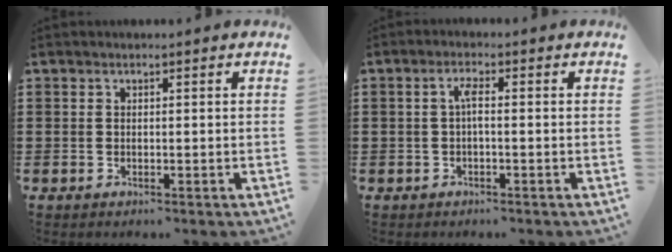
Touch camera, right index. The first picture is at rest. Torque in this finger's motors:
{"motor_torque": [0.49, -0.42, 0.26, 0.09]}